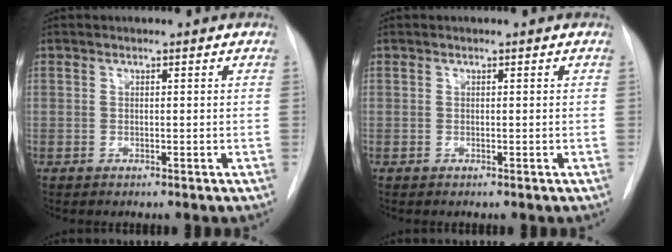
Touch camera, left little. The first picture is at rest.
{"total": 0.0}